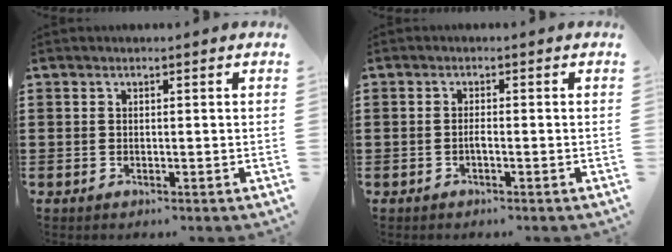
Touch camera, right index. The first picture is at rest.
{"total": 0.9, "force": [-0.5, 0.1, 0.8], "torque": [-0.016, -0.004, -0.008]}